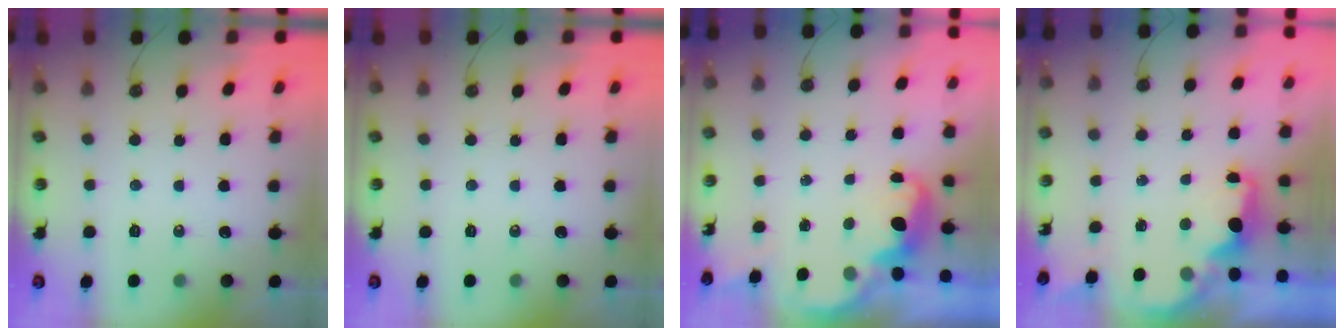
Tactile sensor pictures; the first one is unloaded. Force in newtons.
{"total": 0.0}
{"total": 2.8, "press": 2.7, "slide": 0.6}
{"total": 2.5, "press": 2.3, "slide": 0.8}